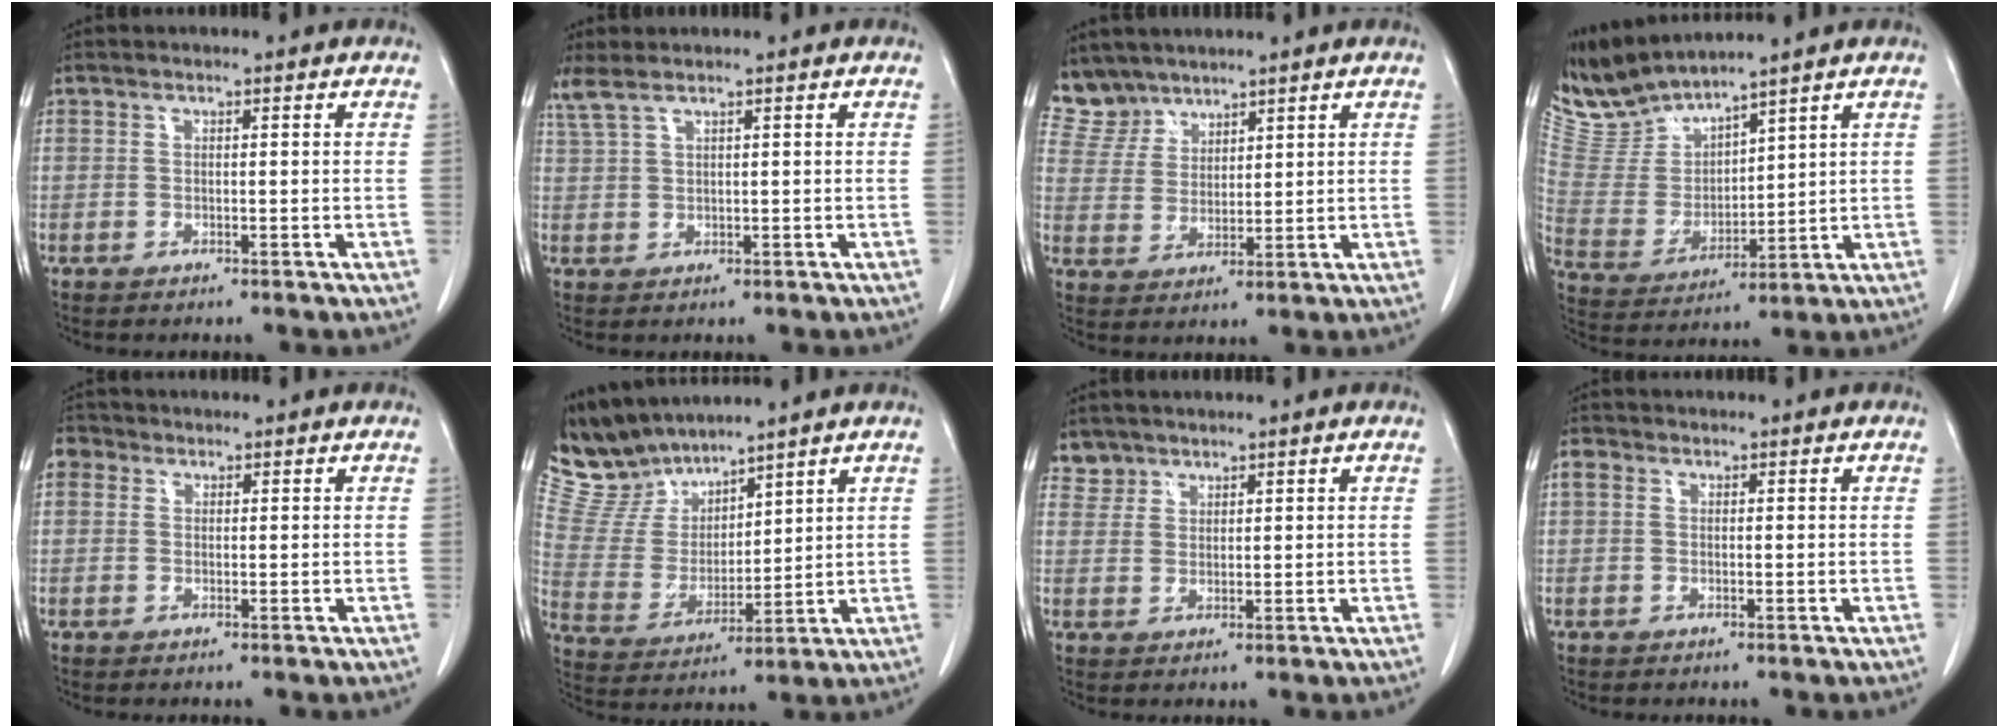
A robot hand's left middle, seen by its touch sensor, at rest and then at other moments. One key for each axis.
{"total": 2.4, "fx": 2.1, "fy": 0.2, "fz": 1.3, "tx": -0.040, "ty": 0.014, "tz": 0.052}
{"total": 5.3, "fx": 4.9, "fy": 2.1, "fz": -0.4, "tx": 0.004, "ty": 0.006, "tz": 0.110}
{"total": 8.2, "fx": 8.2, "fy": 0.0, "fz": 0.9, "tx": -0.047, "ty": -0.001, "tz": 0.189}
{"total": 2.1, "fx": 0.8, "fy": 1.8, "fz": 0.6, "tx": -0.006, "ty": 0.012, "tz": 0.010}
{"total": 9.3, "fx": 8.9, "fy": 2.4, "fz": 0.8, "tx": -0.036, "ty": 0.009, "tz": 0.198}
{"total": 2.4, "fx": 2.0, "fy": 1.3, "fz": -0.6, "tx": 0.018, "ty": 0.007, "tz": 0.035}
{"total": 1.1, "fx": 0.3, "fy": 1.0, "fz": 0.5, "tx": -0.012, "ty": 0.011, "tz": 0.003}